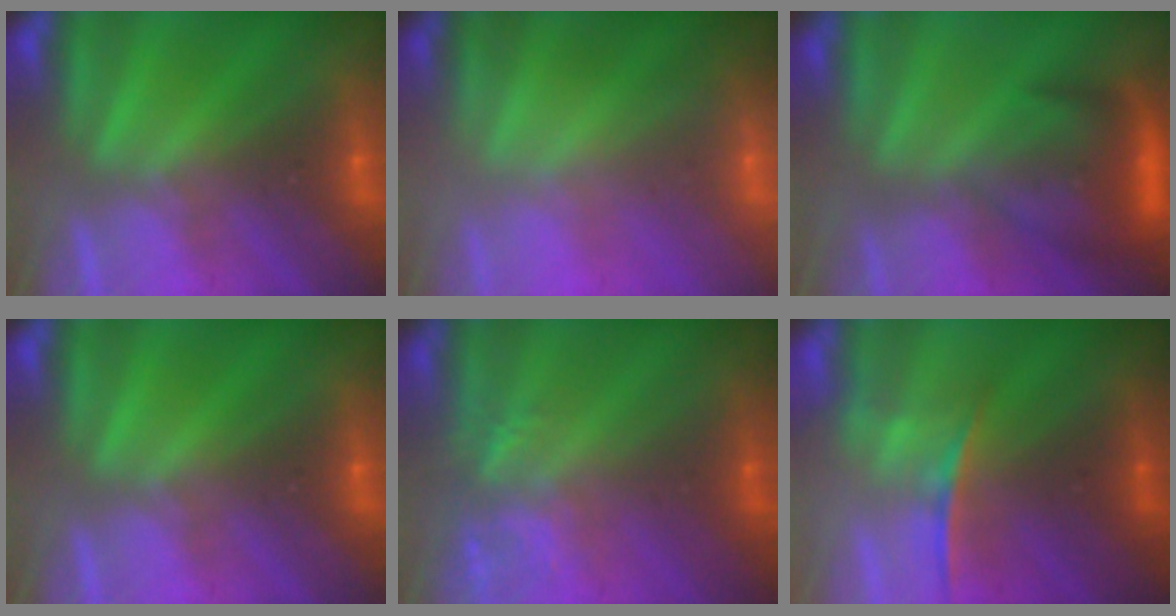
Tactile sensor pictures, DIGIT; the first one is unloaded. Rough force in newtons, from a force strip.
{"total": 1.1}
{"total": 7.4}
{"total": 0.0}
{"total": 3.8}
{"total": 1.8}